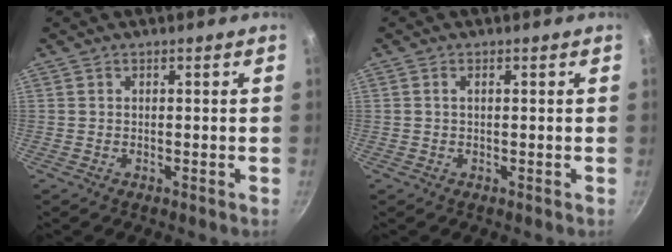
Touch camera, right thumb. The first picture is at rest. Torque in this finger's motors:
{"motor_torque": [-0.66, 0.33, 0.00, -0.20, 0.06]}